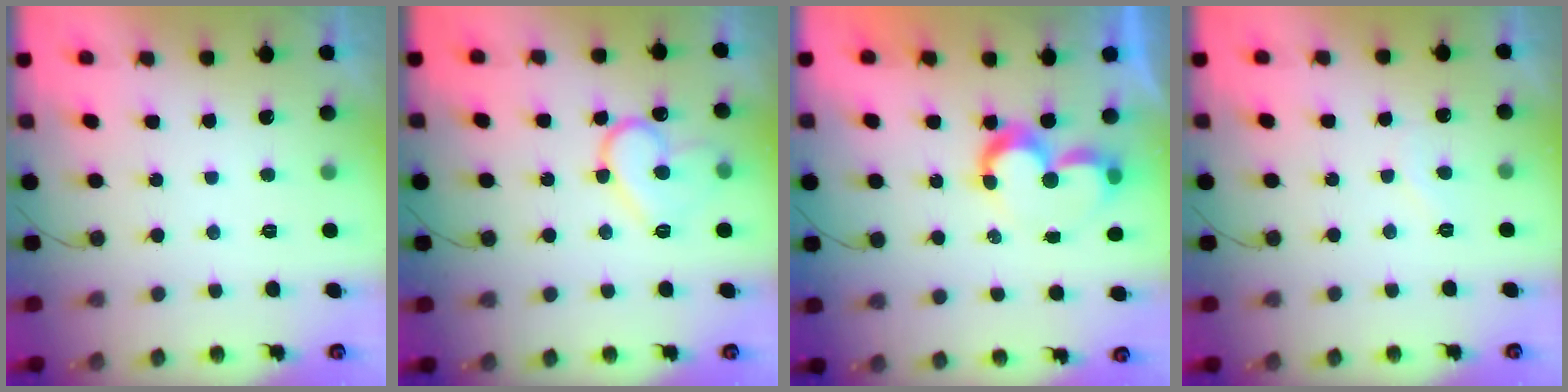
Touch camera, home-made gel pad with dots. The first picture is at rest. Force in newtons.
{"total": 13.7, "press": 13.7, "slide": 0.9}
{"total": 8.6, "press": 8.5, "slide": 0.8}
{"total": 4.3, "press": 4.3, "slide": 0.3}